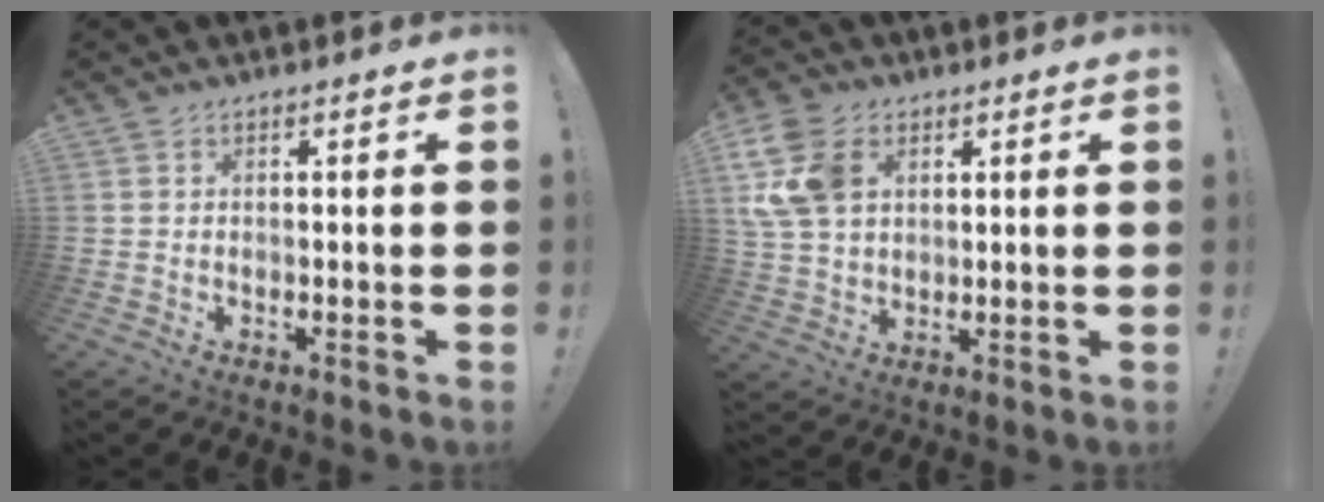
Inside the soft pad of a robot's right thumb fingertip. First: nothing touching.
{"total": 12.9, "force": [3.9, 9.5, 7.9], "torque": [-0.168, 0.001, 0.079]}